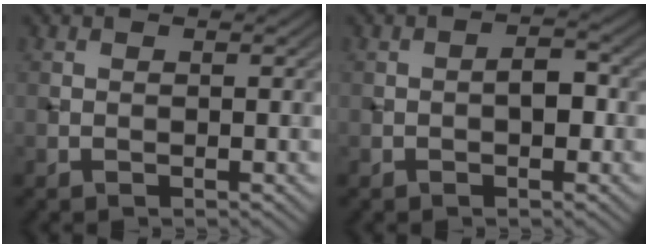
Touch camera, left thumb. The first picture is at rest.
{"total": 2.4, "force": [-0.5, 1.3, 2.0], "torque": [-0.031, 0.004, -0.014]}